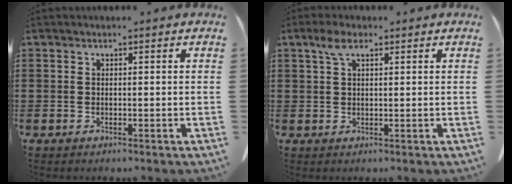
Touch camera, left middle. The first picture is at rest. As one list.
[{"total": 3.2, "force": [1.6, 1.2, 2.5], "torque": [-0.056, 0.006, 0.028]}]